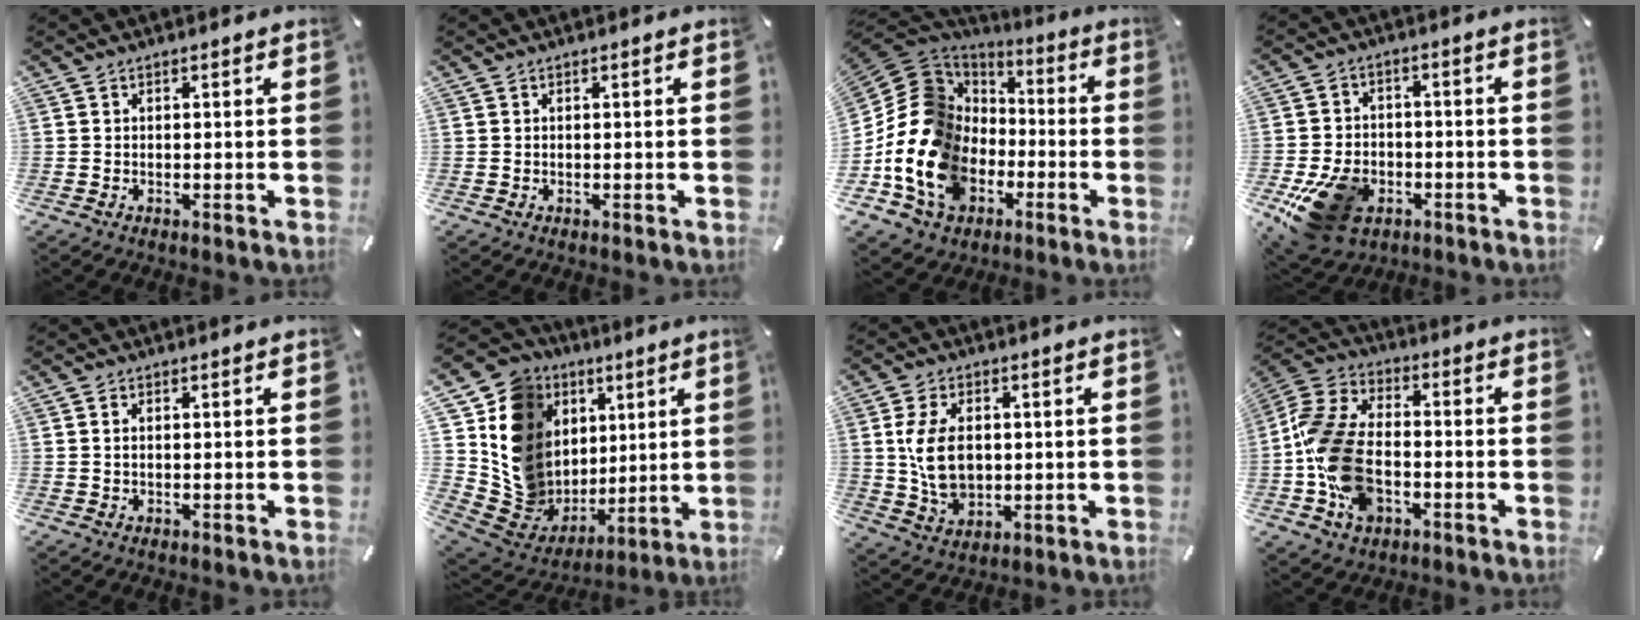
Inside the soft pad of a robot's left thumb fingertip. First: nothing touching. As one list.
[{"total": 0.0}, {"total": 18.7, "force": [-5.1, 15.4, 9.3], "torque": [-0.216, 0.009, -0.083]}, {"total": 13.5, "force": [-5.7, 9.8, 7.4], "torque": [-0.154, 0.025, -0.099]}, {"total": 1.0, "force": [0.2, 0.6, 0.8], "torque": [-0.019, 0.003, 0.002]}, {"total": 14.7, "force": [3.4, 13.7, 3.9], "torque": [-0.061, -0.047, 0.096]}, {"total": 10.4, "force": [1.1, 7.5, 7.1], "torque": [-0.160, -0.002, 0.017]}, {"total": 15.2, "force": [-4.3, 10.5, 10.1], "torque": [-0.232, 0.017, -0.077]}]